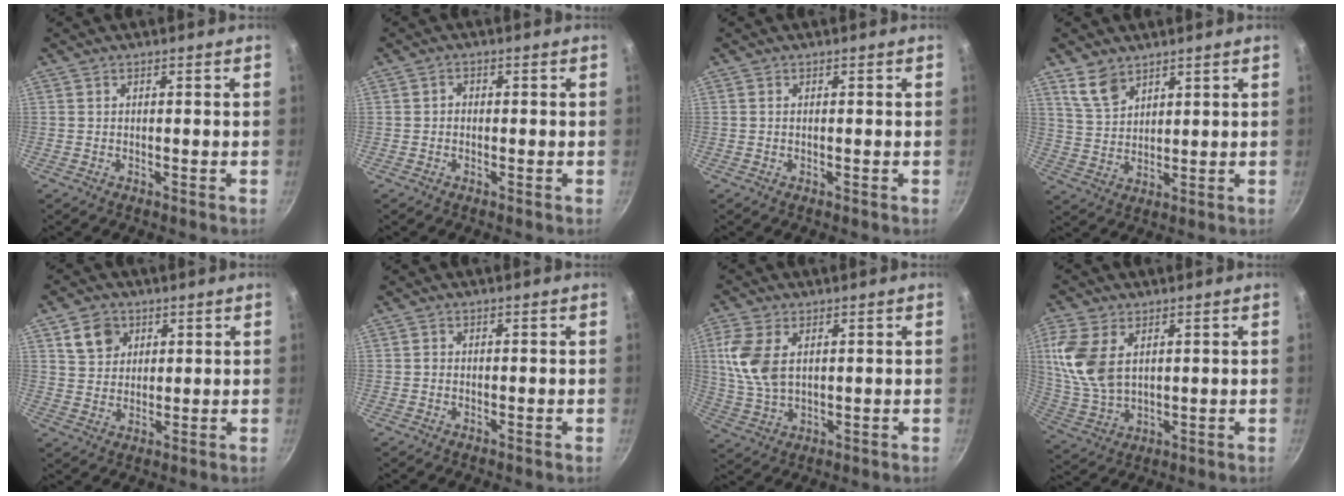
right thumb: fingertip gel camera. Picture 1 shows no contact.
{"total": 1.3, "force": [-0.2, 1.1, 0.7], "torque": [-0.011, 0.006, -0.005]}
{"total": 0.0}
{"total": 6.1, "force": [4.4, 3.3, 2.7], "torque": [-0.038, -0.020, 0.093]}
{"total": 6.4, "force": [2.9, 5.2, 2.5], "torque": [-0.020, -0.002, 0.054]}
{"total": 0.5, "force": [-0.1, 0.5, 0.2], "torque": [0.001, 0.002, -0.005]}
{"total": 9.6, "force": [2.3, 5.8, 7.4], "torque": [-0.154, -0.006, 0.051]}
{"total": 12.1, "force": [3.5, 7.4, 8.9], "torque": [-0.182, -0.013, 0.080]}